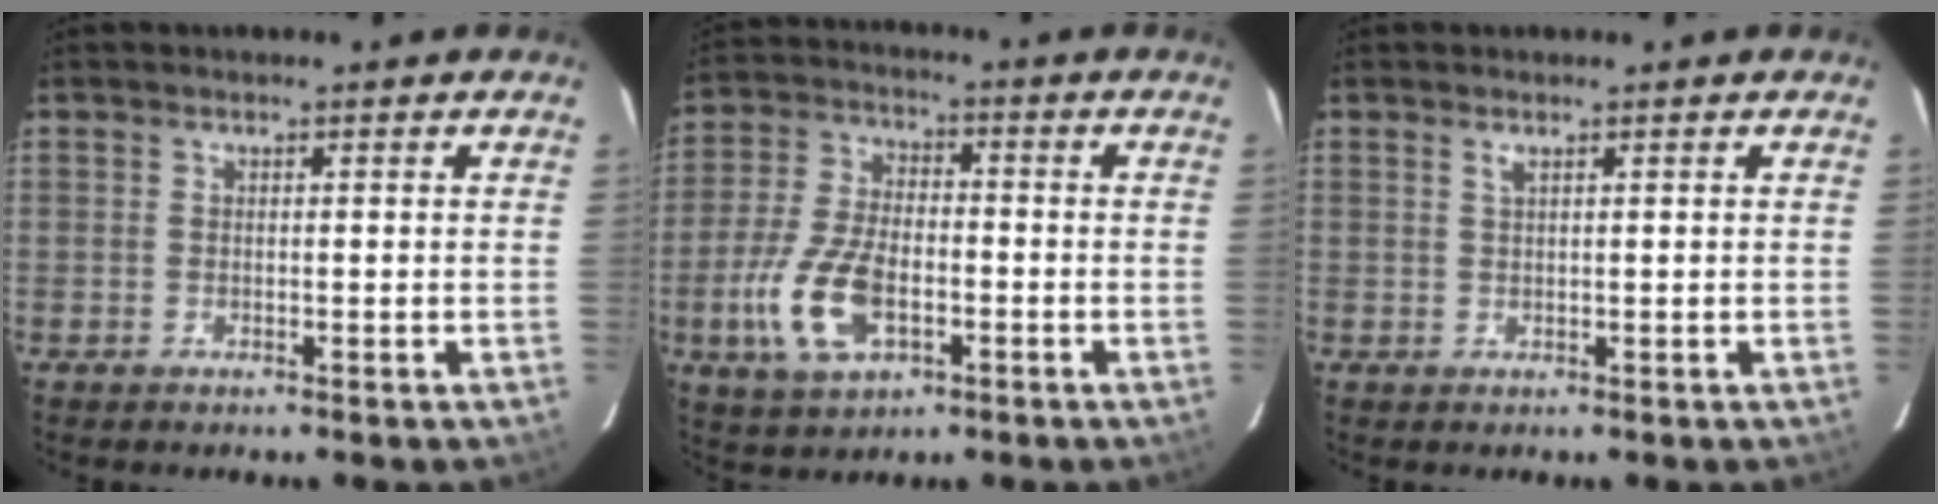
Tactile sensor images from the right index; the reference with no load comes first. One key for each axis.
{"total": 13.1, "fx": -4.4, "fy": 6.9, "fz": 10.2, "tx": -0.226, "ty": -0.003, "tz": -0.077}
{"total": 0.8, "fx": 0.5, "fy": 0.1, "fz": 0.6, "tx": -0.011, "ty": 0.002, "tz": 0.010}